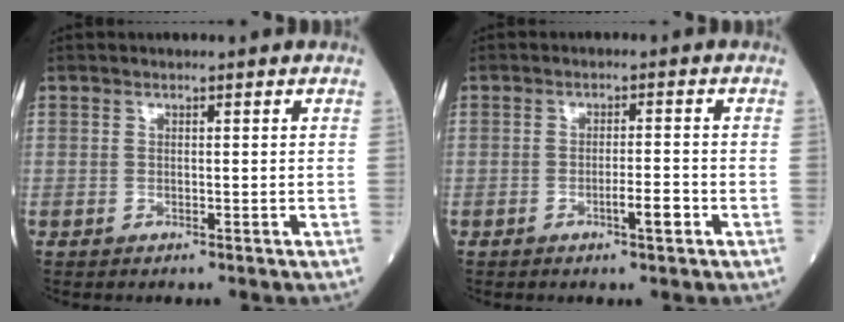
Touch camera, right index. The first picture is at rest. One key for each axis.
{"total": 2.9, "fx": -1.3, "fy": 0.2, "fz": 2.6, "tx": -0.037, "ty": 0.001, "tz": -0.021}